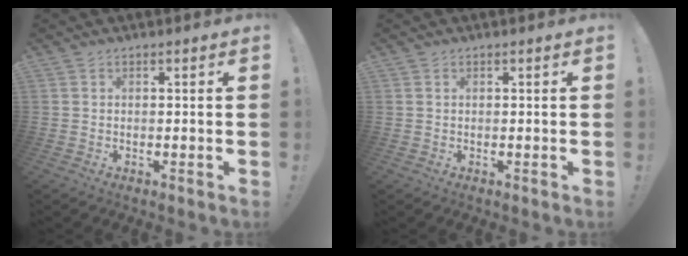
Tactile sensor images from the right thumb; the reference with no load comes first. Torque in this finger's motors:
{"motor_torque": [0.06, -0.28, -0.35, 0.23, 0.09]}